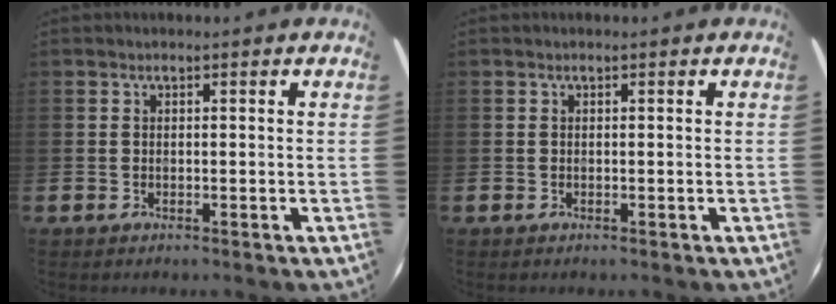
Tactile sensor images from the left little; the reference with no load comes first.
{"total": 0.0}